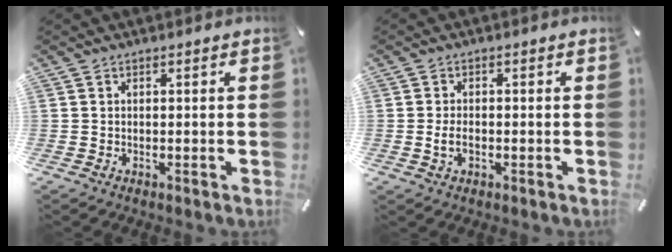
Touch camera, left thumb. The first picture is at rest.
{"total": 3.0, "force": [-0.7, 1.8, 2.4], "torque": [-0.048, 0.004, -0.013]}